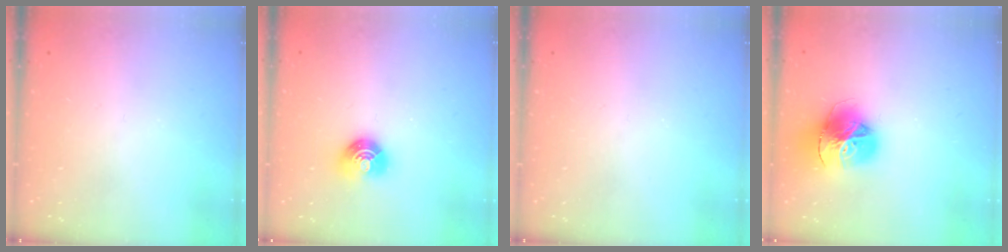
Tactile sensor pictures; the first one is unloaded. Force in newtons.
{"total": 8.1, "press": 8.0, "slide": 1.1}
{"total": 0.0}
{"total": 18.4, "press": 18.3, "slide": 2.2}